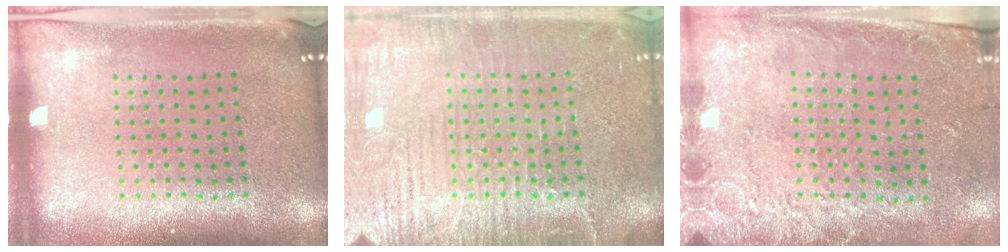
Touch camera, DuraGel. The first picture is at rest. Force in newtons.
{"total": 5.4, "press": 5.3, "slide": 0.7}
{"total": 2.6, "press": 1.9, "slide": 1.8}